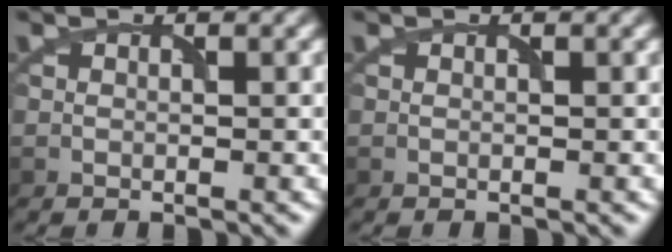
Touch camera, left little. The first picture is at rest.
{"total": 0.0}